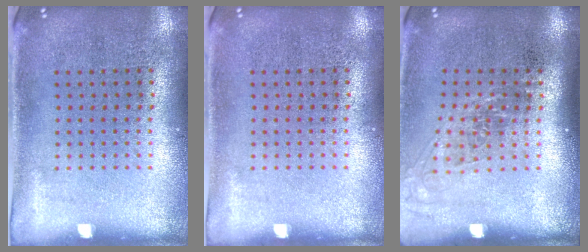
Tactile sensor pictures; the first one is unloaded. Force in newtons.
{"total": 0.0}
{"total": 1.2, "press": 1.0, "slide": 0.8}